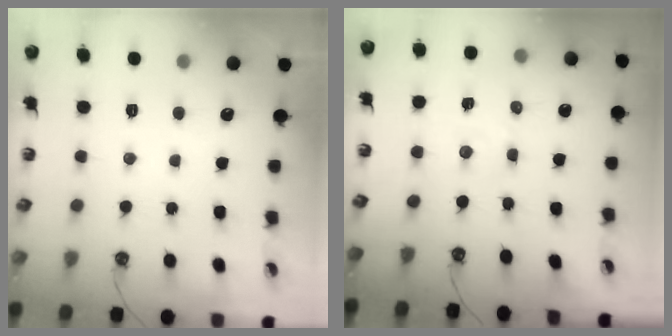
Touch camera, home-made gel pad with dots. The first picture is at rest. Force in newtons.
{"total": 1.2, "press": 1.2, "slide": 0.1}